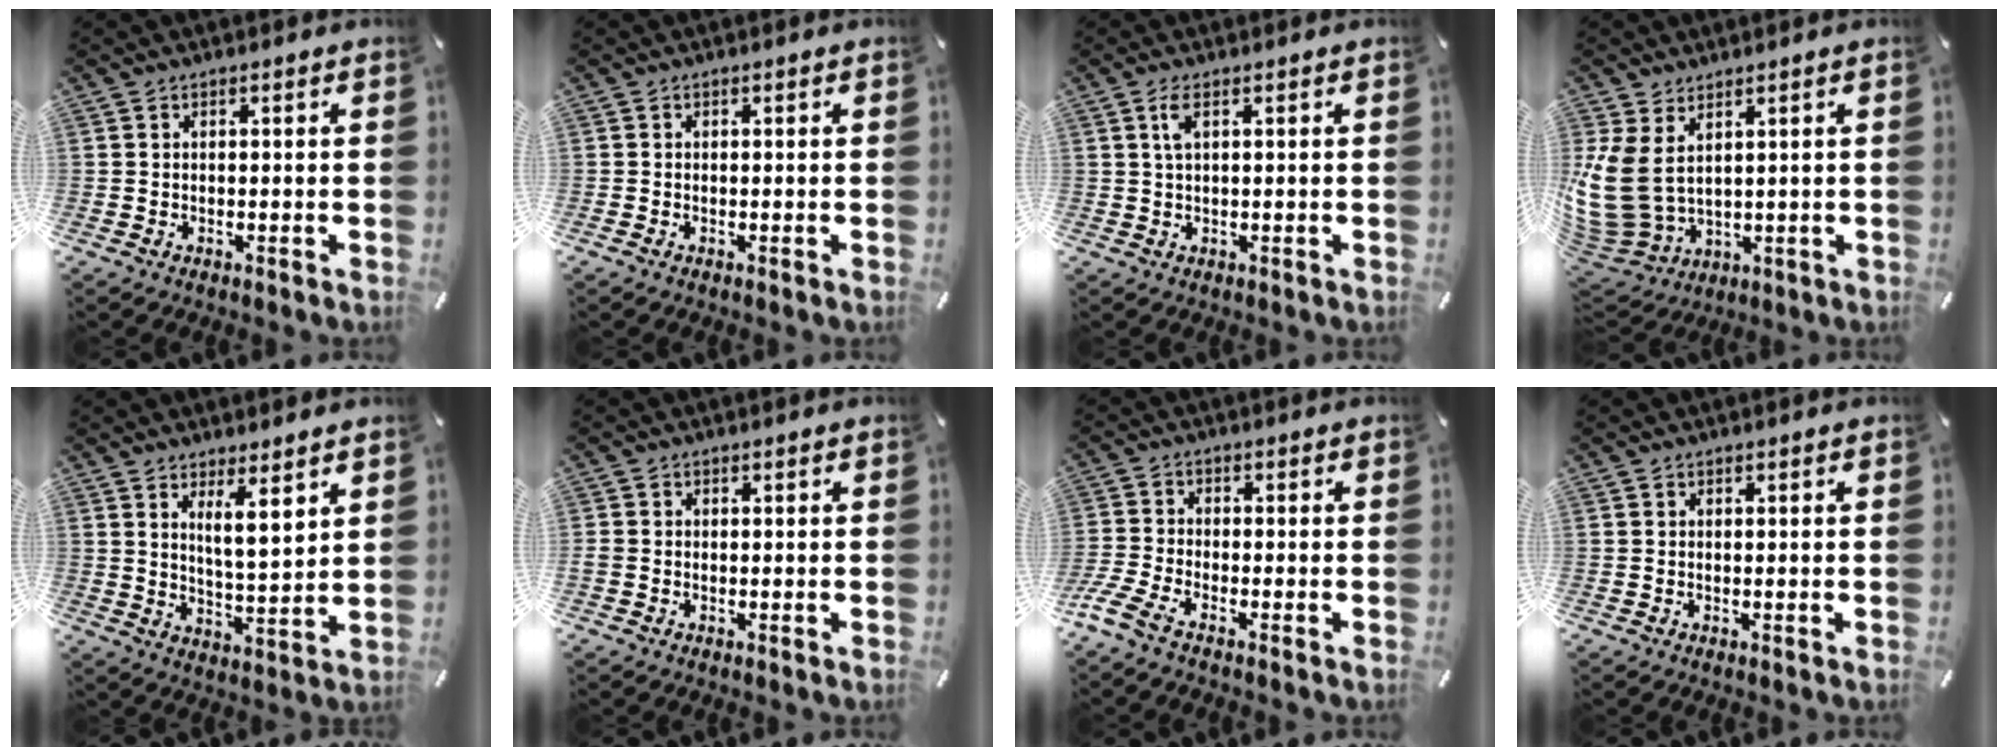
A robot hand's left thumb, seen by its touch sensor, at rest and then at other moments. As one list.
[{"total": 0.0}, {"total": 2.6, "force": [0.9, 0.6, 2.4], "torque": [-0.054, 0.005, 0.015]}, {"total": 11.9, "force": [2.9, 8.9, 7.4], "torque": [-0.193, -0.017, 0.057]}, {"total": 7.5, "force": [5.0, 1.8, 5.3], "torque": [-0.087, -0.032, 0.083]}, {"total": 1.0, "force": [-0.3, 0.9, 0.4], "torque": [-0.005, 0.005, -0.006]}, {"total": 5.1, "force": [-3.5, 1.7, 3.4], "torque": [-0.095, -0.006, -0.070]}, {"total": 0.0}]